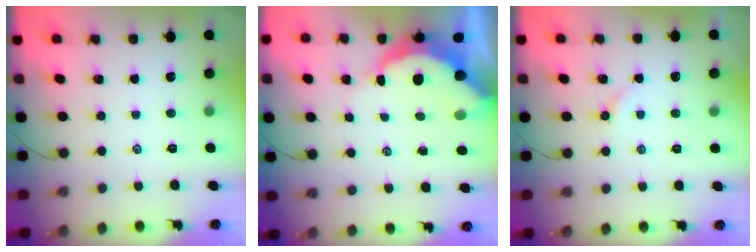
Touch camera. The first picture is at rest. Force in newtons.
{"total": 10.0, "press": 10.0, "slide": 1.2}
{"total": 2.2, "press": 2.2, "slide": 0.3}